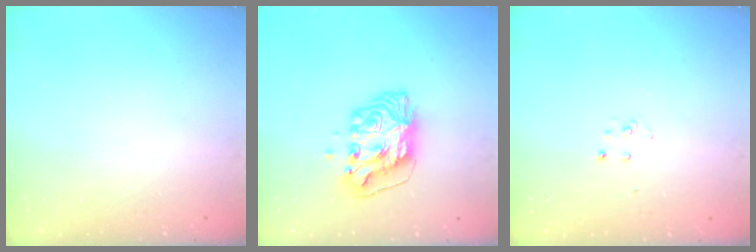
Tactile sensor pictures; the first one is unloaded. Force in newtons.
{"total": 11.3, "press": 11.3, "slide": 1.1}
{"total": 3.6, "press": 3.6, "slide": 0.3}